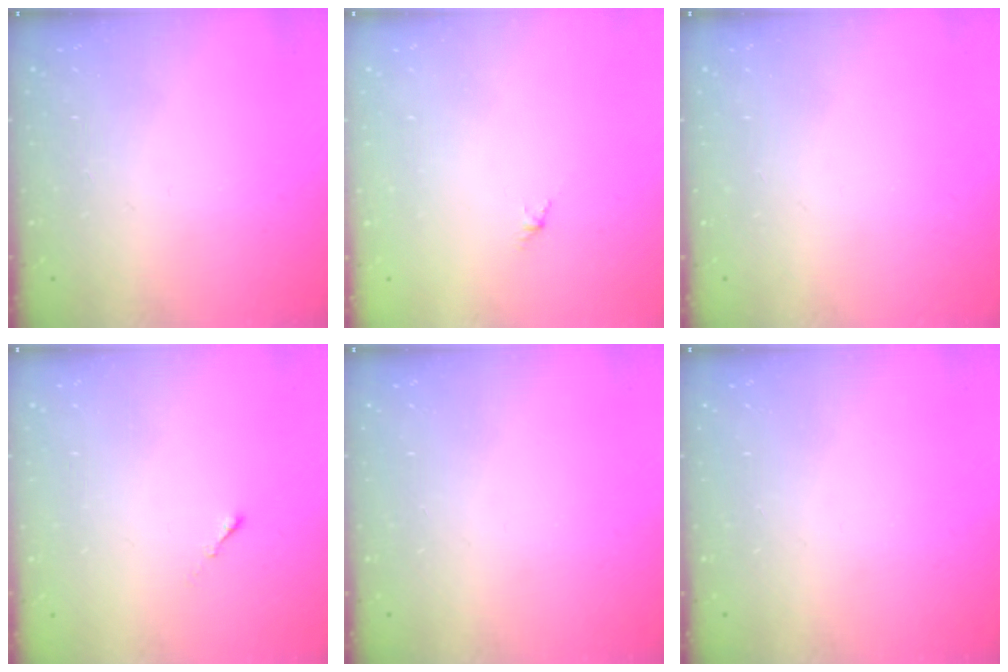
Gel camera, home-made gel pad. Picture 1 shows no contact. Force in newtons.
{"total": 1.1, "press": 1.0, "slide": 0.5}
{"total": 0.0}
{"total": 0.0}
{"total": 0.0}
{"total": 0.0}